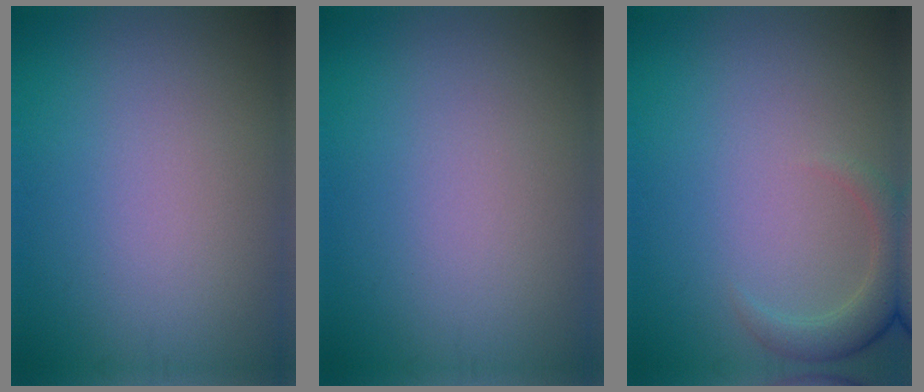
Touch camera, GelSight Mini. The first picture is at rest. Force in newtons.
{"total": 0.0}
{"total": 2.7, "press": 2.6, "slide": 0.5}